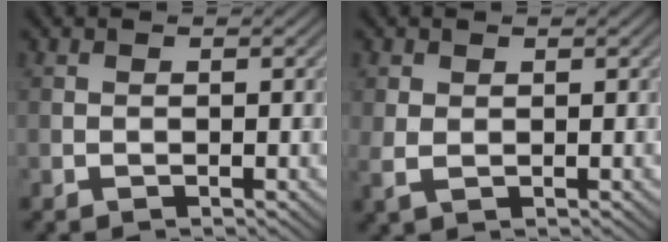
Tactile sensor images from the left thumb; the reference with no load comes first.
{"total": 2.2, "force": [0.6, 1.6, 1.4], "torque": [-0.039, 0.000, 0.013]}